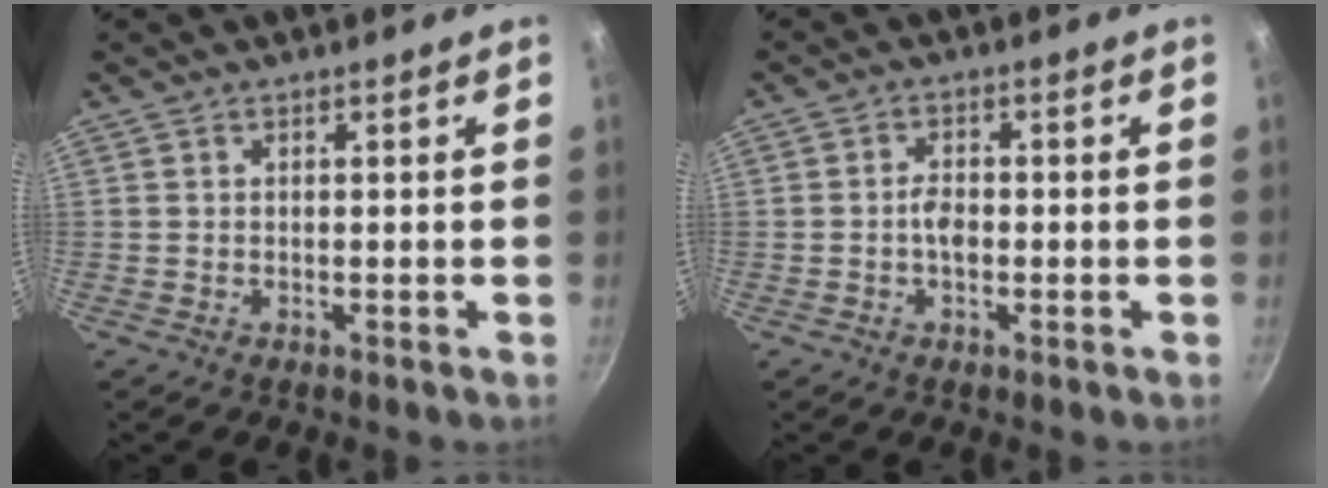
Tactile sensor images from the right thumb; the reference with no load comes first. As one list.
[{"total": 3.0, "force": [-0.6, 1.9, 2.3], "torque": [-0.034, 0.013, -0.013]}]